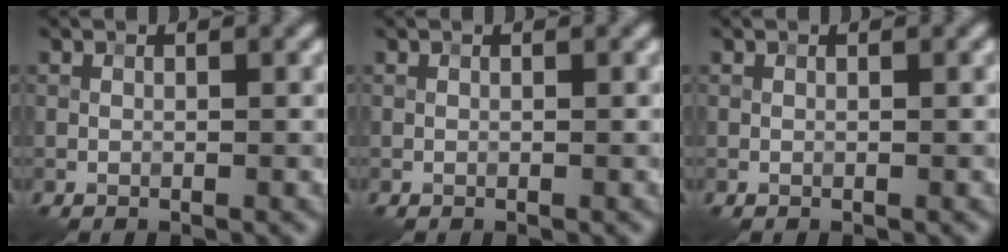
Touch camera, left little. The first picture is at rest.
{"total": 0.0}
{"total": 0.0}